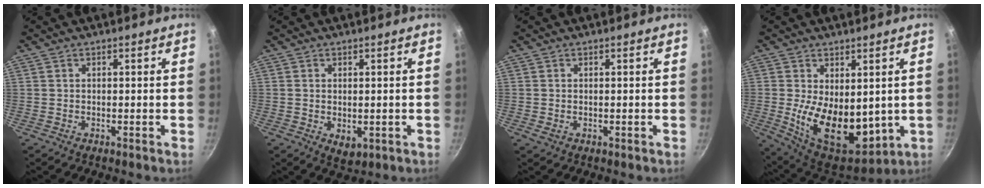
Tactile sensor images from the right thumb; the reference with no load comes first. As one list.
[{"total": 3.6, "force": [-0.5, 2.3, 2.8], "torque": [-0.041, -0.013, -0.002]}, {"total": 1.0, "force": [-0.1, 0.6, 0.8], "torque": [-0.013, -0.001, 0.000]}, {"total": 16.5, "force": [0.0, 9.5, 13.5], "torque": [-0.188, -0.037, 0.027]}]